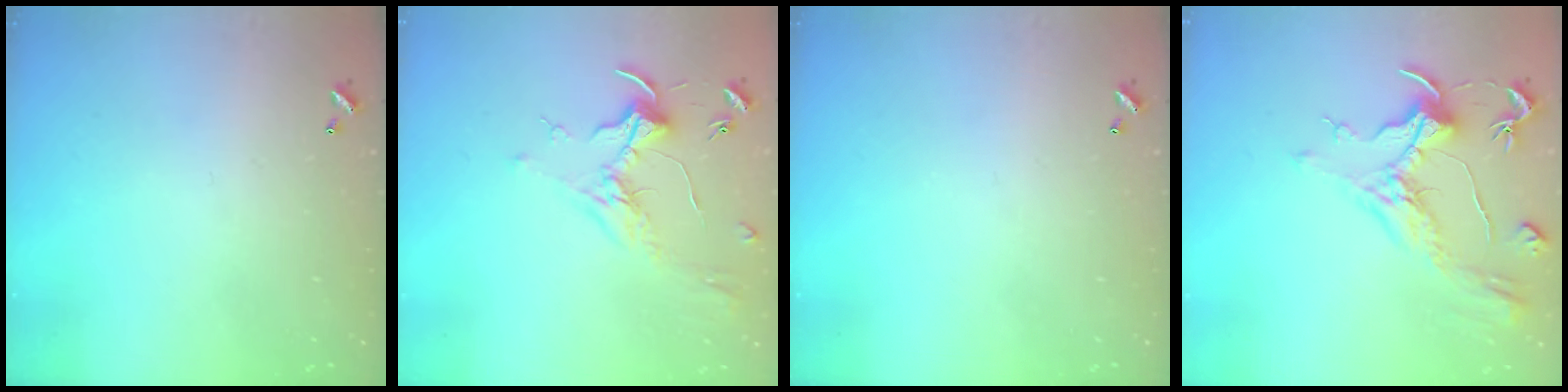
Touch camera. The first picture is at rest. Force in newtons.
{"total": 1.7, "press": 1.5, "slide": 0.8}
{"total": 0.0}
{"total": 1.1, "press": 0.1, "slide": 1.1}